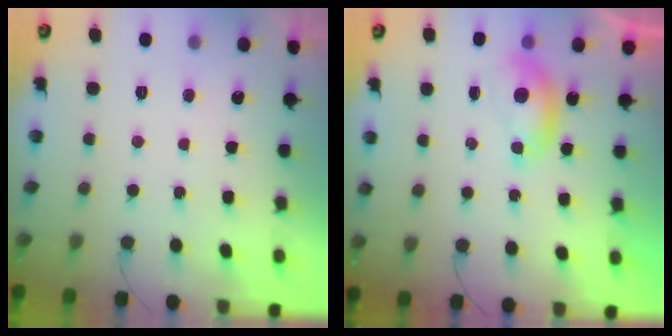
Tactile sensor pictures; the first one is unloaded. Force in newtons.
{"total": 5.3, "press": 5.2, "slide": 0.7}